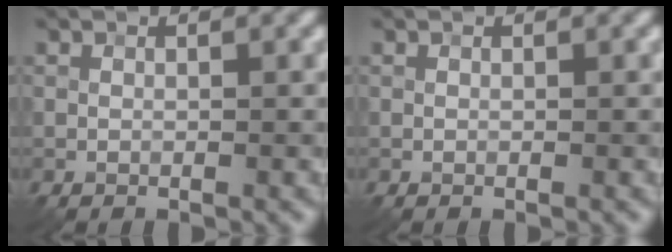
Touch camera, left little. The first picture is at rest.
{"total": 0.0}